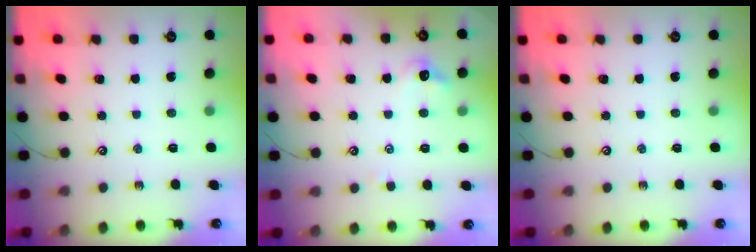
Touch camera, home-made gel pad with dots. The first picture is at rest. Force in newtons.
{"total": 2.6, "press": 2.6, "slide": 0.6}
{"total": 0.0}